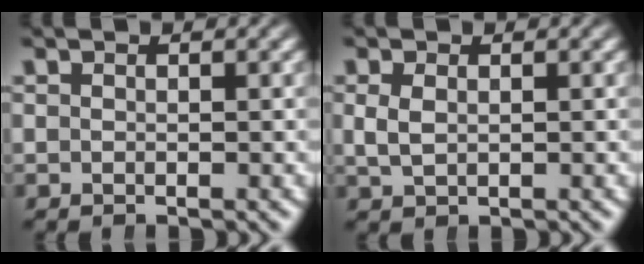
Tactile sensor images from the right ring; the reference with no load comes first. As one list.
[{"total": 2.2, "force": [0.4, 1.6, 1.4], "torque": [-0.036, -0.005, 0.014]}]